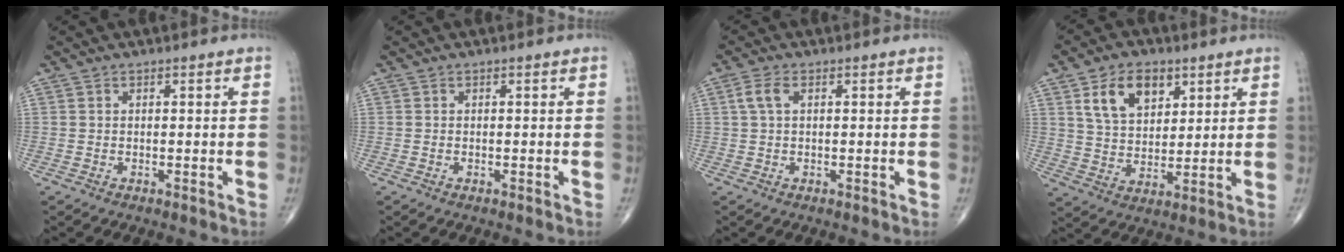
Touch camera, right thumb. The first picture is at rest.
{"total": 0.0}
{"total": 3.2, "force": [0.9, 1.5, 2.6], "torque": [-0.063, 0.009, 0.020]}
{"total": 10.7, "force": [5.0, 6.7, 6.6], "torque": [-0.084, -0.021, 0.094]}